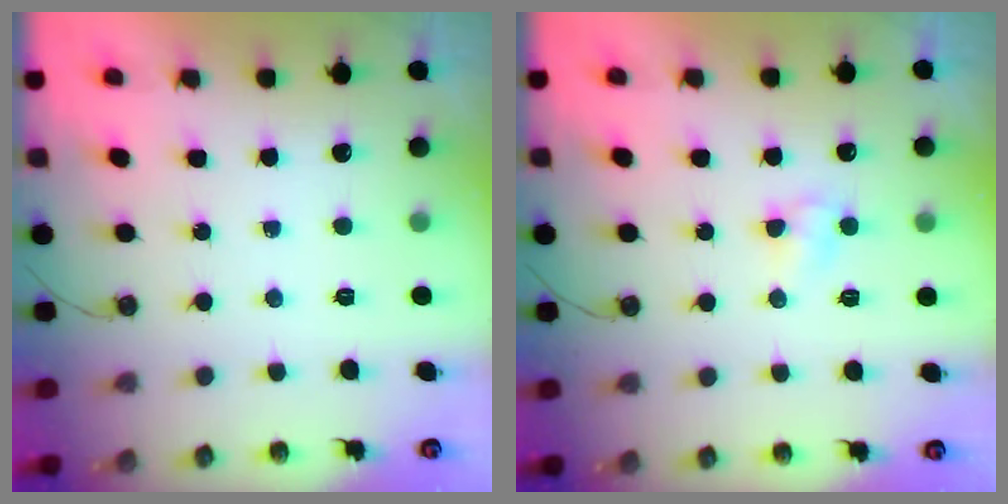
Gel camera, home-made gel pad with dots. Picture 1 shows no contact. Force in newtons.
{"total": 4.8, "press": 4.8, "slide": 0.3}